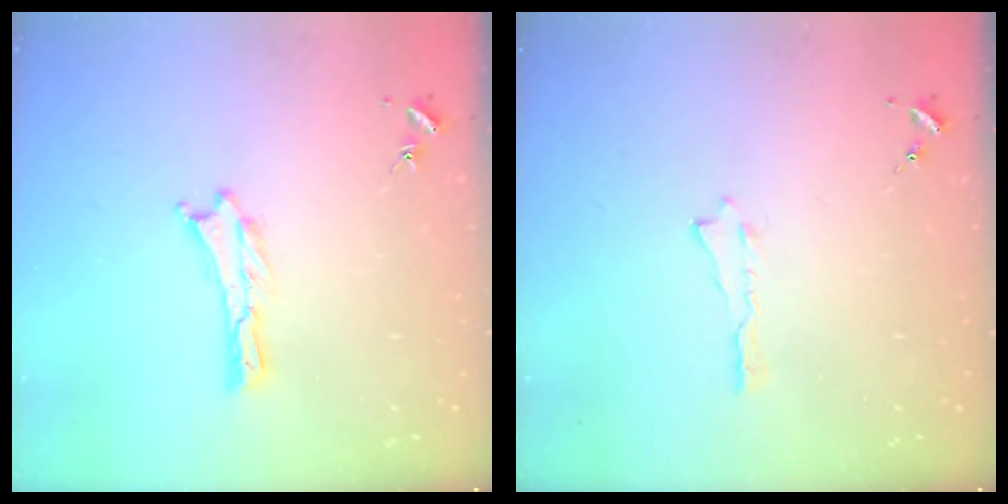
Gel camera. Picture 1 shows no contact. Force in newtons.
{"total": 0.0}